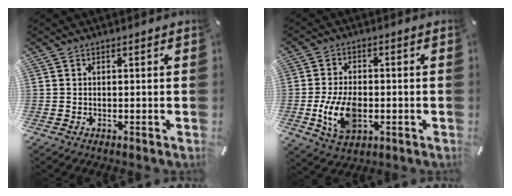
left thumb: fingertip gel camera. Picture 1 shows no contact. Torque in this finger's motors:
{"motor_torque": [0.09, 0.86, 0.36, 0.23, 0.19]}